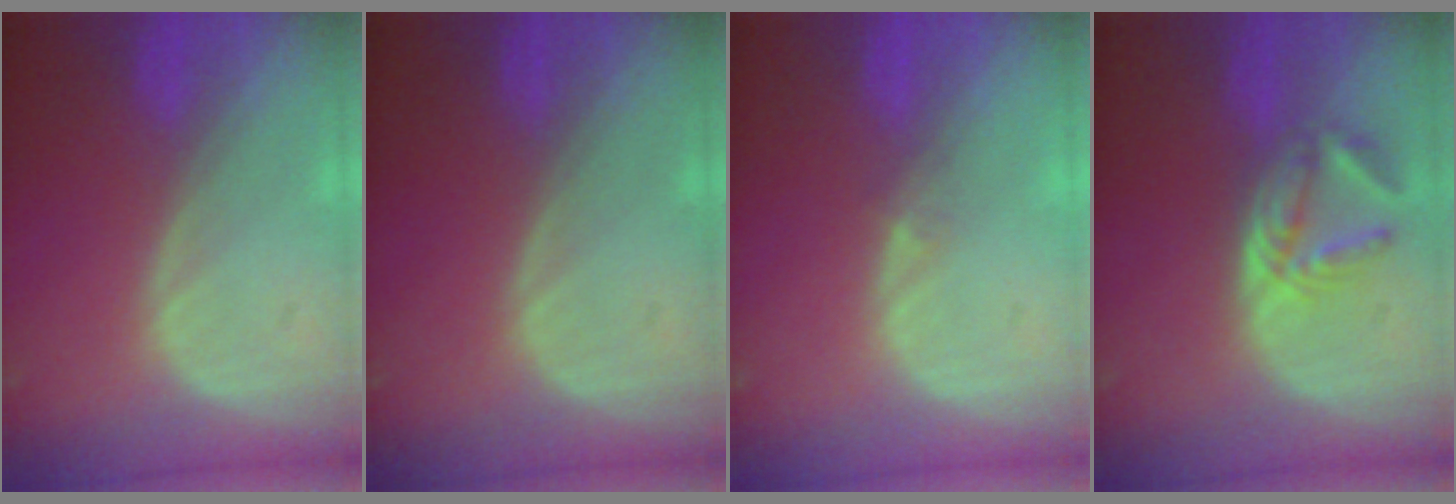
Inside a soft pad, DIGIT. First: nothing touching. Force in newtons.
{"total": 0.0}
{"total": 0.9, "press": 0.7, "slide": 0.6}
{"total": 5.8, "press": 5.2, "slide": 2.6}